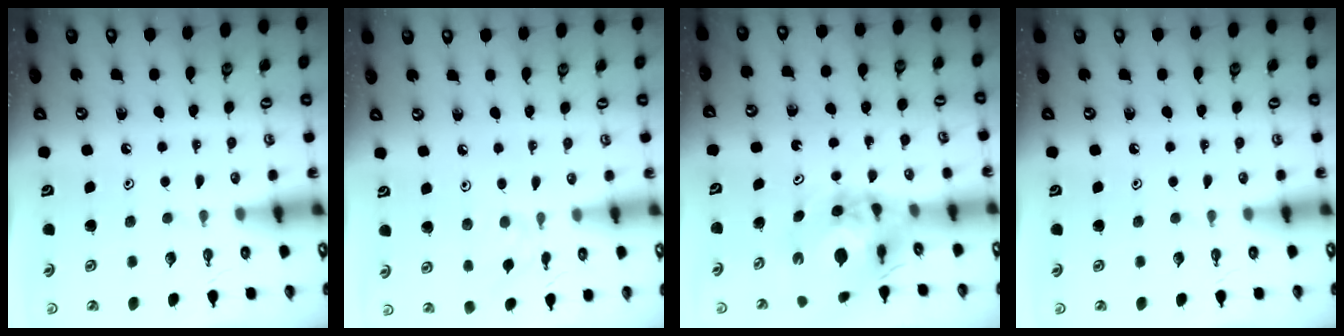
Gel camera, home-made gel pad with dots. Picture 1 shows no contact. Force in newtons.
{"total": 3.0, "press": 2.9, "slide": 0.6}
{"total": 11.8, "press": 11.7, "slide": 1.3}
{"total": 0.0}